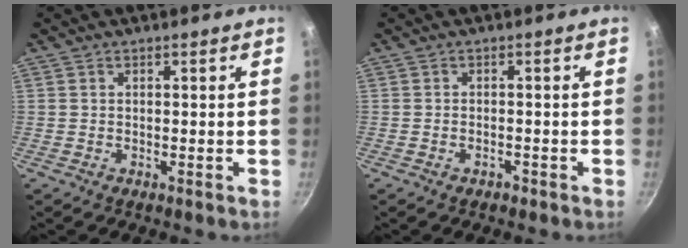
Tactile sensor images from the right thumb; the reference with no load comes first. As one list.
[{"total": 1.2, "force": [-0.9, 0.6, 0.6], "torque": [-0.008, 0.010, -0.011]}]